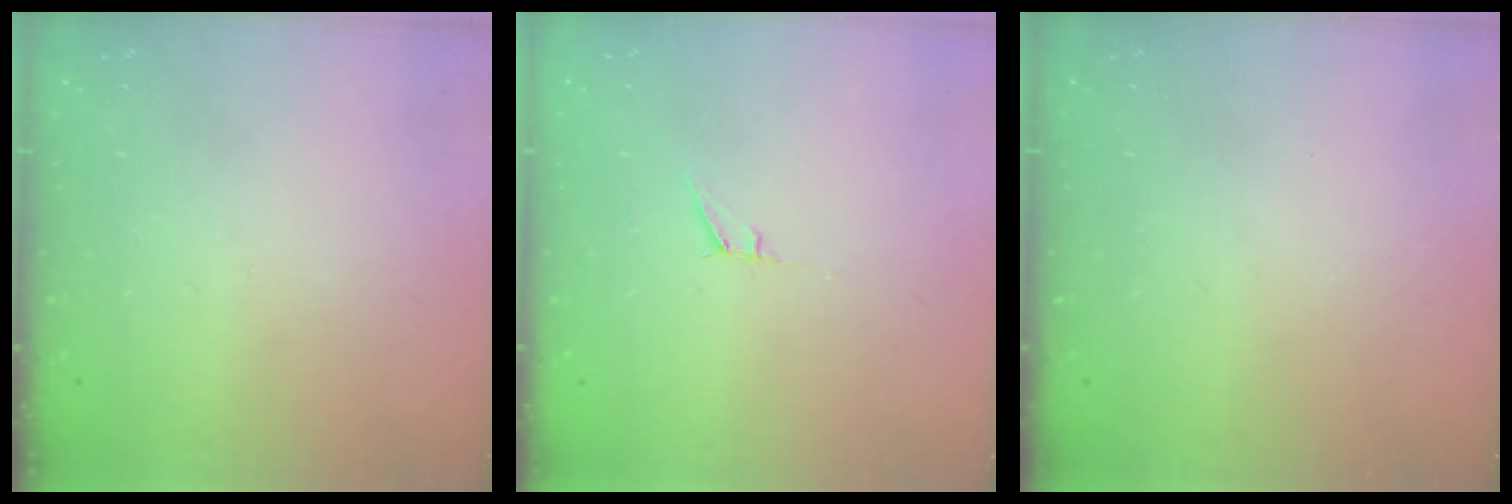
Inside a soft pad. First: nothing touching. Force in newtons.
{"total": 5.2, "press": 4.5, "slide": 2.5}
{"total": 0.0}